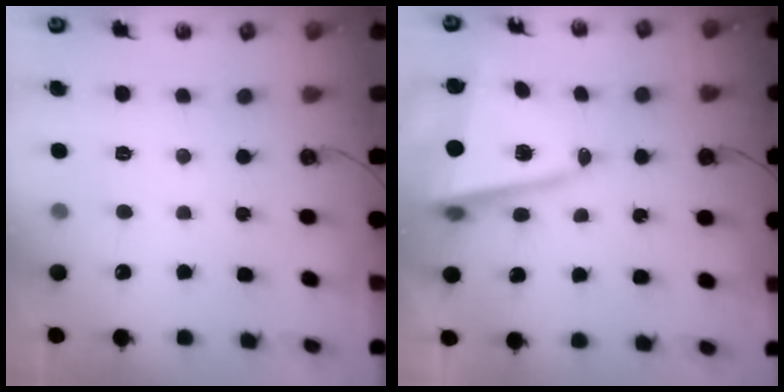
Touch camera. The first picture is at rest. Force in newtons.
{"total": 11.8, "press": 11.7, "slide": 1.0}